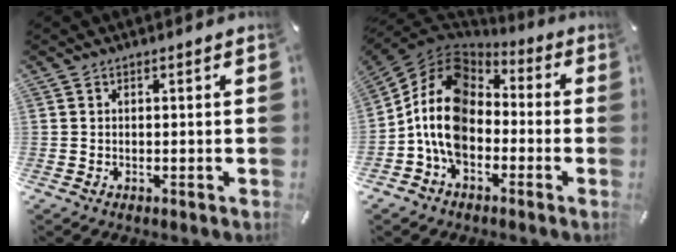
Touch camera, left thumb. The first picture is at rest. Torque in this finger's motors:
{"motor_torque": [0.60, 1.57, 1.61, 1.15, 0.32]}